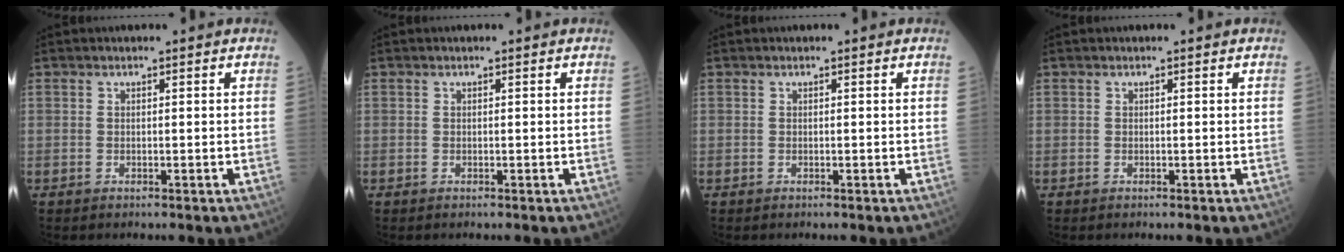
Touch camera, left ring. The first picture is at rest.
{"total": 0.0}
{"total": 0.0}
{"total": 0.0}